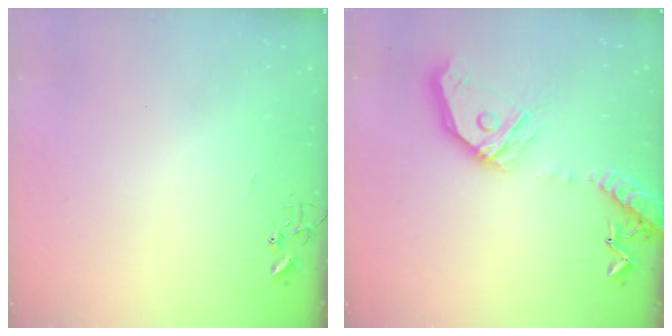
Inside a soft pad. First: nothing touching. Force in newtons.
{"total": 17.9, "press": 17.7, "slide": 2.6}